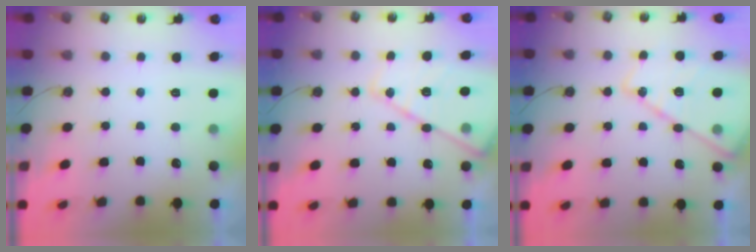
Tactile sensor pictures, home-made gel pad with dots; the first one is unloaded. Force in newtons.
{"total": 16.3, "press": 16.2, "slide": 1.2}
{"total": 17.0, "press": 17.0, "slide": 1.3}